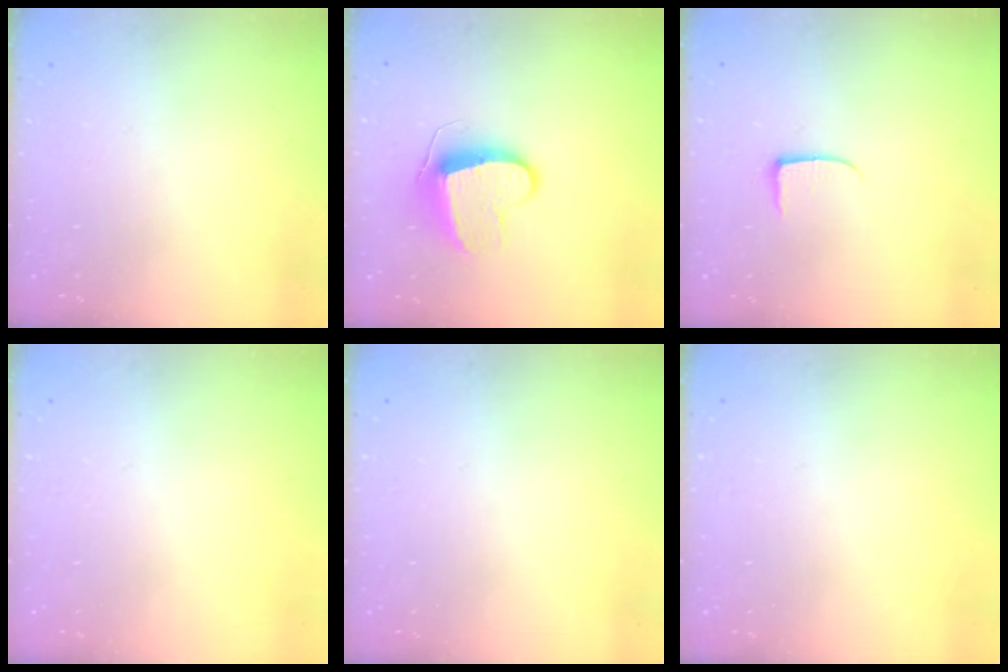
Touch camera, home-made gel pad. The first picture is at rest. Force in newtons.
{"total": 10.6, "press": 10.6, "slide": 0.2}
{"total": 5.0, "press": 5.0, "slide": 0.5}
{"total": 0.0}
{"total": 0.0}
{"total": 0.0}